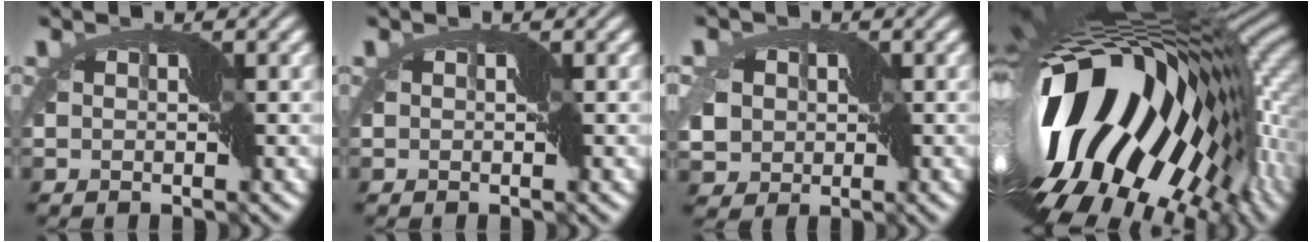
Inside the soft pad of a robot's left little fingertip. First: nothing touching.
{"total": 0.0}
{"total": 8.9, "force": [-0.6, 7.6, 4.6], "torque": [-0.087, 0.008, -0.052]}
{"total": 19.2, "force": [-2.4, 9.7, 16.3], "torque": [-0.300, -0.039, -0.042]}